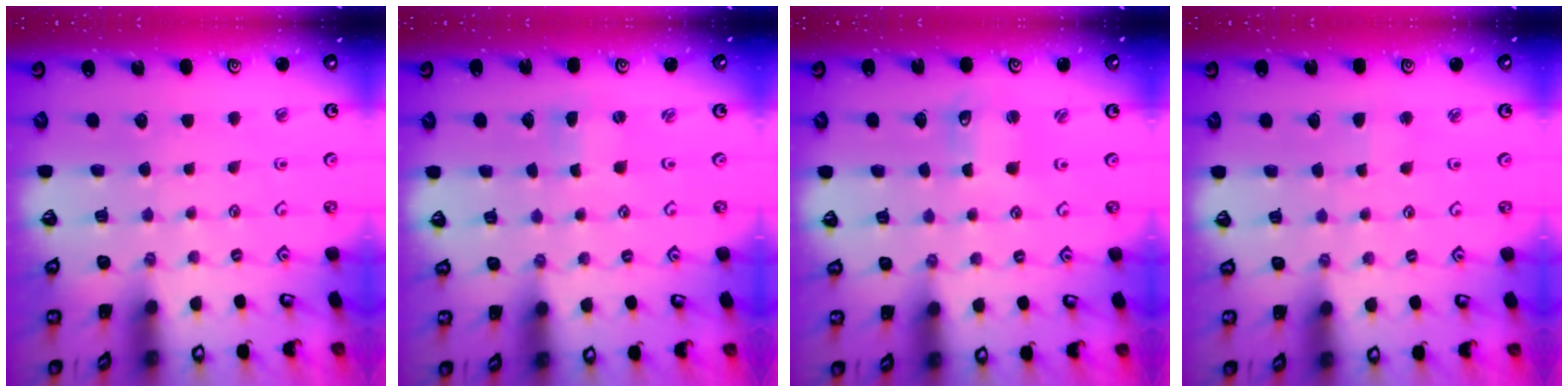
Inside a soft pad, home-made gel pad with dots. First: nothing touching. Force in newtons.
{"total": 0.0}
{"total": 3.2, "press": 3.2, "slide": 0.4}
{"total": 1.6, "press": 1.5, "slide": 0.2}